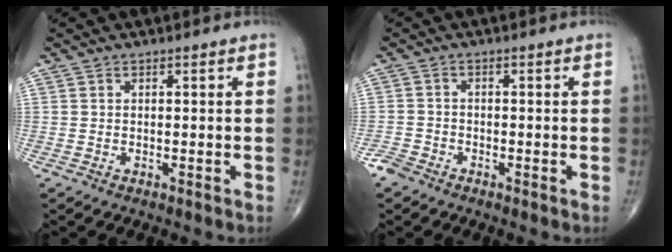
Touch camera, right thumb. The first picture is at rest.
{"total": 2.7, "force": [-2.2, 1.4, 0.6], "torque": [-0.013, 0.003, -0.048]}